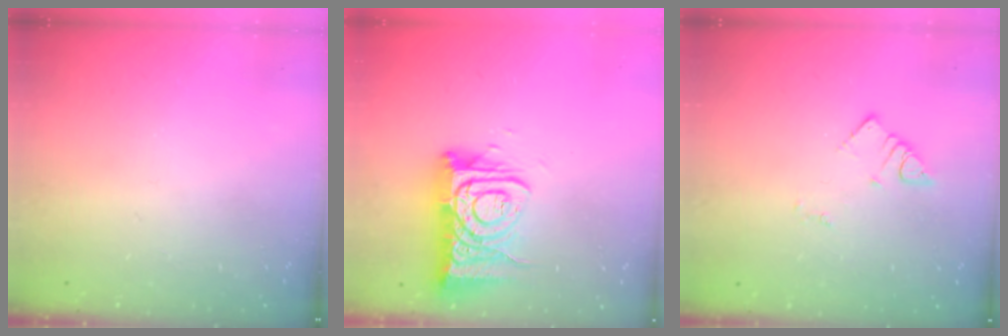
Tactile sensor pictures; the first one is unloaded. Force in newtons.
{"total": 14.2, "press": 14.1, "slide": 1.5}
{"total": 2.7, "press": 2.7, "slide": 0.4}